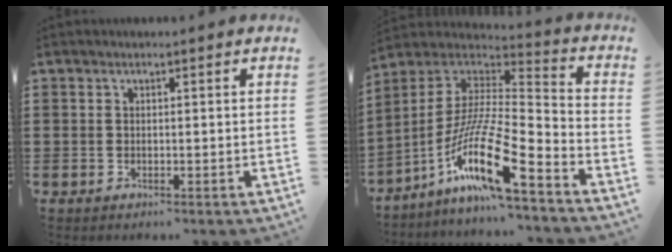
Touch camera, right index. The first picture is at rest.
{"total": 16.5, "force": [-10.1, 2.3, 12.8], "torque": [-0.264, -0.003, -0.192]}